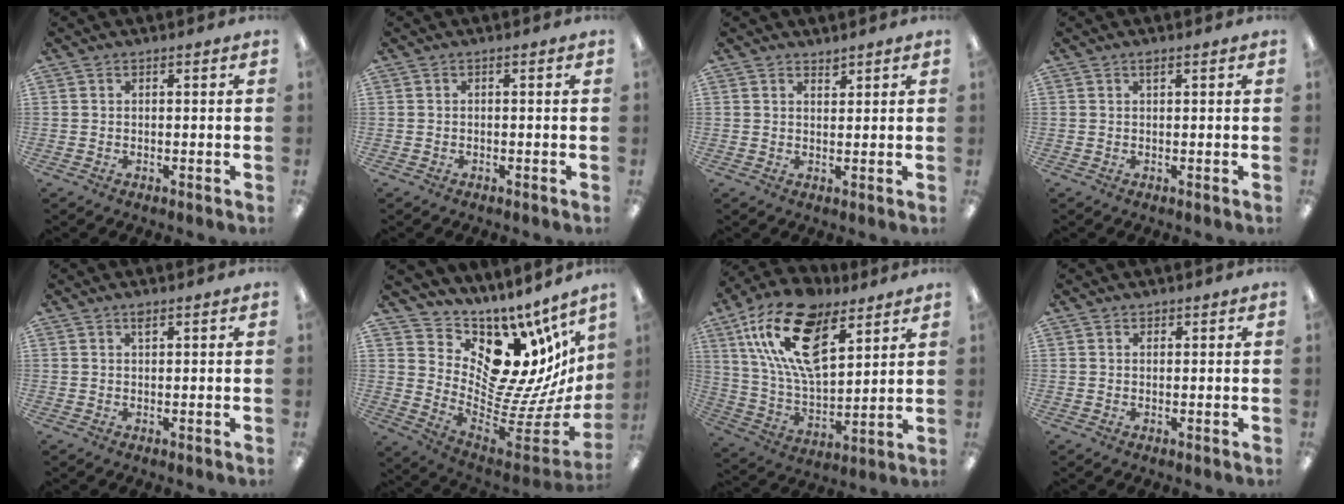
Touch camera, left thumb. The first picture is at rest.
{"total": 0.0}
{"total": 1.6, "force": [1.6, 0.3, -0.2], "torque": [0.011, -0.014, 0.029]}
{"total": 0.7, "force": [0.5, 0.1, 0.6], "torque": [-0.012, -0.002, 0.008]}
{"total": 1.2, "force": [0.8, 0.3, 0.8], "torque": [-0.011, -0.005, 0.013]}
{"total": 14.5, "force": [7.5, 9.4, 8.1], "torque": [-0.081, -0.109, 0.143]}
{"total": 21.3, "force": [11.5, 10.5, 14.5], "torque": [-0.281, -0.052, 0.202]}
{"total": 0.7, "force": [0.5, 0.5, 0.1], "torque": [0.004, -0.004, 0.009]}